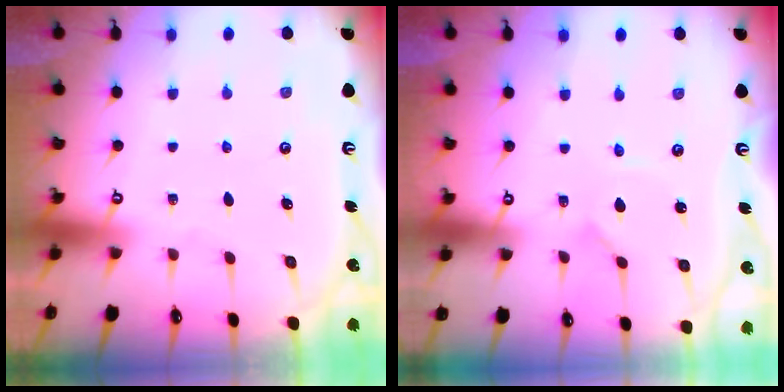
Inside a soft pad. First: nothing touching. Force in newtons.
{"total": 0.9, "press": 0.9, "slide": 0.0}